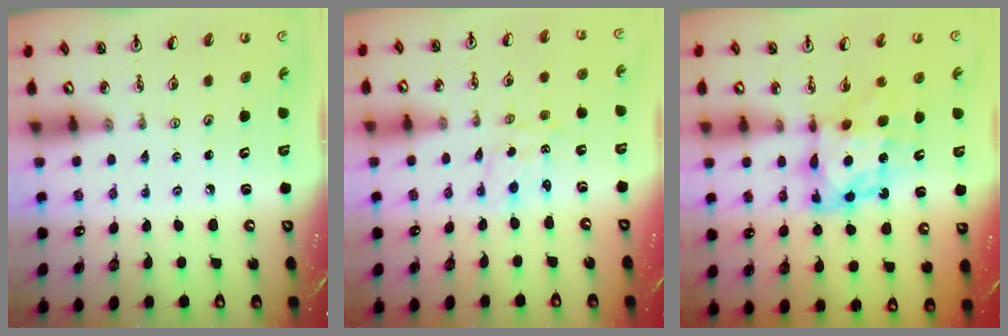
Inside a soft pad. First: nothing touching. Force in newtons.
{"total": 0.7, "press": 0.7, "slide": 0.1}
{"total": 8.7, "press": 8.6, "slide": 1.3}